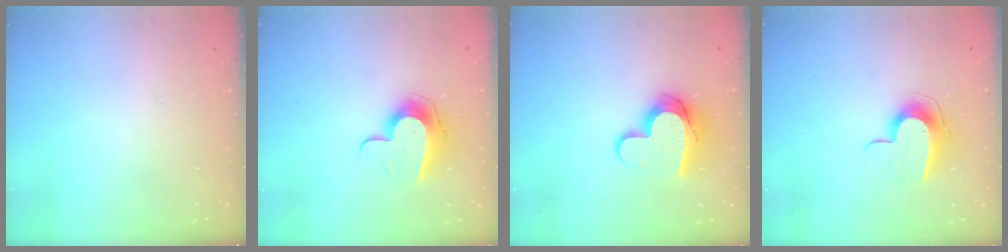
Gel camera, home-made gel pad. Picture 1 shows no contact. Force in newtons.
{"total": 10.8, "press": 10.8, "slide": 0.5}
{"total": 12.2, "press": 12.2, "slide": 0.9}
{"total": 9.6, "press": 9.5, "slide": 1.2}